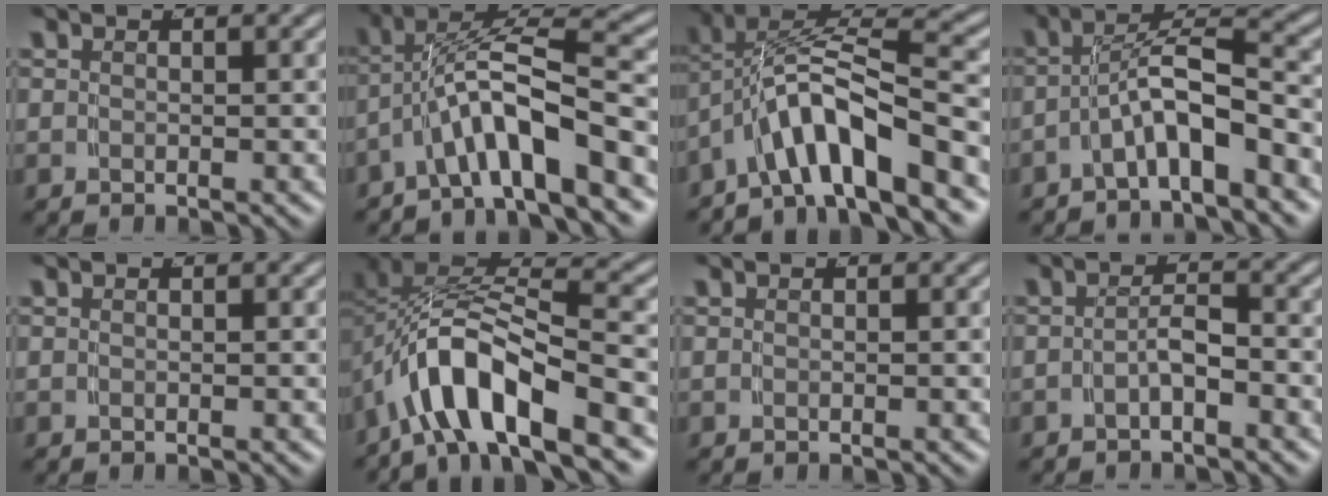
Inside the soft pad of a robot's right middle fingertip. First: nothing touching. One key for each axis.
{"total": 5.6, "fx": -1.9, "fy": 2.5, "fz": 4.7, "tx": -0.090, "ty": -0.009, "tz": -0.028}
{"total": 7.7, "fx": -2.1, "fy": 4.3, "fz": 5.9, "tx": -0.117, "ty": -0.013, "tz": -0.030}
{"total": 4.8, "fx": -3.1, "fy": 1.2, "fz": 3.4, "tx": -0.055, "ty": -0.003, "tz": -0.051}
{"total": 0.0}
{"total": 8.1, "fx": -2.5, "fy": 4.4, "fz": 6.3, "tx": -0.141, "ty": -0.024, "tz": -0.029}
{"total": 0.0}
{"total": 2.1, "fx": -1.6, "fy": 0.2, "fz": 1.3, "tx": -0.018, "ty": -0.006, "tz": -0.026}